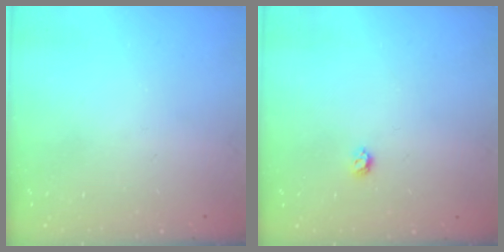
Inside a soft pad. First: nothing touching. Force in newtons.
{"total": 3.4, "press": 3.4, "slide": 0.7}